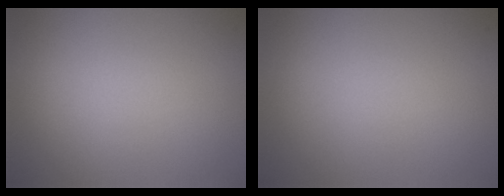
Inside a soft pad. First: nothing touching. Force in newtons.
{"total": 0.0}